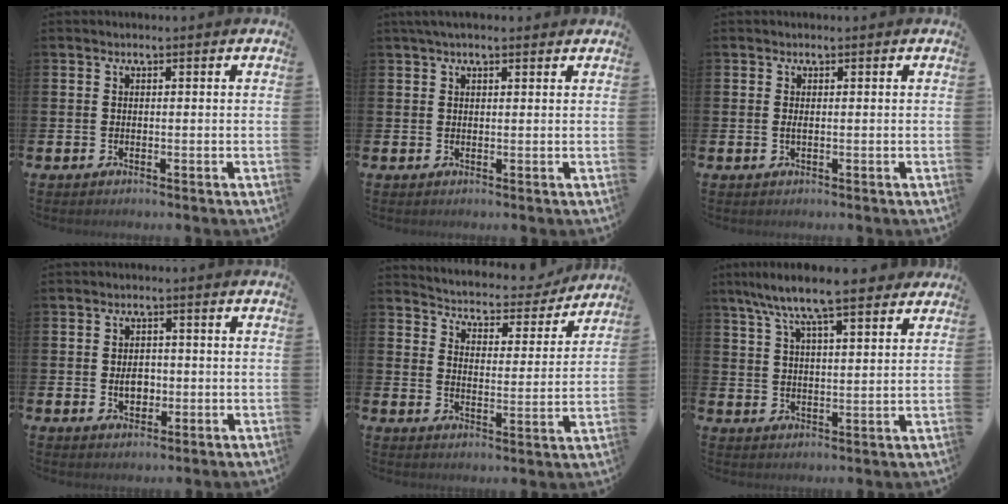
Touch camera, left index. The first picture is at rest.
{"total": 2.0, "force": [1.6, 0.6, 1.1], "torque": [-0.021, 0.008, 0.028]}
{"total": 0.6, "force": [0.0, 0.1, 0.6], "torque": [-0.016, 0.002, 0.002]}
{"total": 3.2, "force": [-0.4, 2.4, 2.2], "torque": [-0.026, 0.000, -0.014]}
{"total": 4.4, "force": [4.2, 1.3, 0.2], "torque": [-0.024, -0.043, 0.064]}
{"total": 9.4, "force": [8.2, 1.4, 4.3], "torque": [-0.104, -0.029, 0.148]}